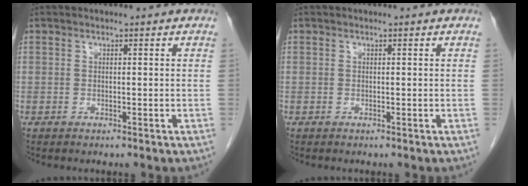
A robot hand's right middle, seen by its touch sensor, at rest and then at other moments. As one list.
[{"total": 0.0}]